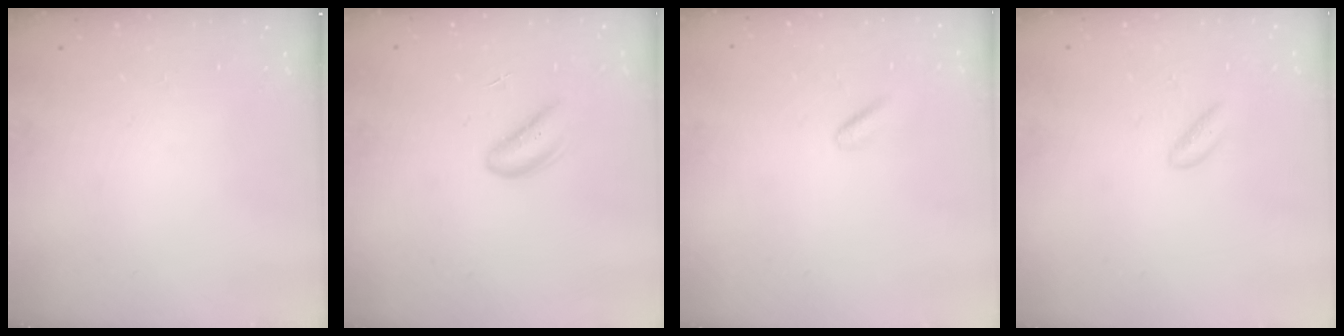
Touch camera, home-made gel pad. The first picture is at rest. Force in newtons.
{"total": 2.9, "press": 2.9, "slide": 0.5}
{"total": 2.5, "press": 2.4, "slide": 0.7}
{"total": 2.4, "press": 2.3, "slide": 0.7}